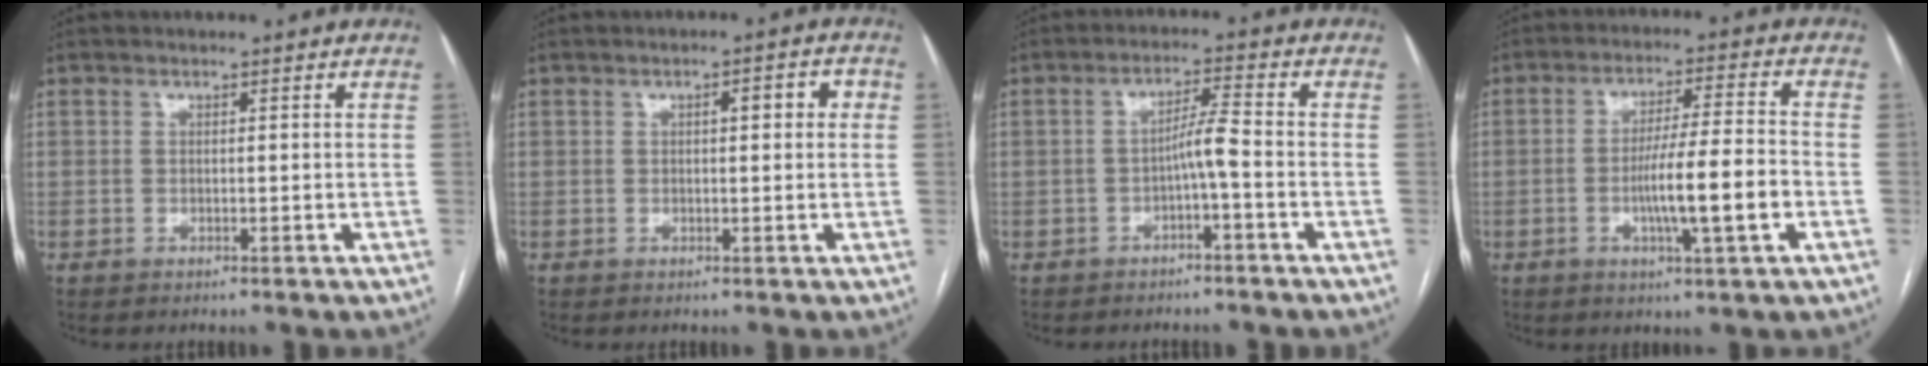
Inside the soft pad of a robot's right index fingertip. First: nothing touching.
{"total": 3.3, "force": [0.7, 1.0, 3.1], "torque": [-0.042, 0.014, 0.008]}
{"total": 3.6, "force": [-1.3, -0.3, 3.4], "torque": [-0.060, 0.009, -0.021]}
{"total": 9.5, "force": [-2.5, 0.1, 9.2], "torque": [-0.161, -0.001, -0.043]}